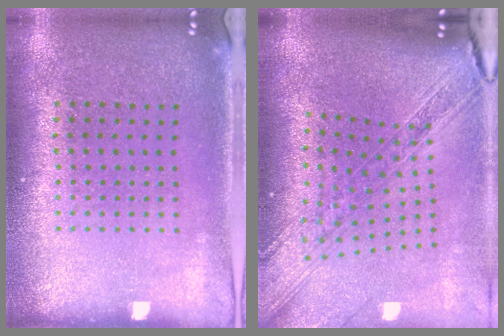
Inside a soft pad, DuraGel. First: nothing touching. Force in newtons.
{"total": 2.5, "press": 2.1, "slide": 1.4}